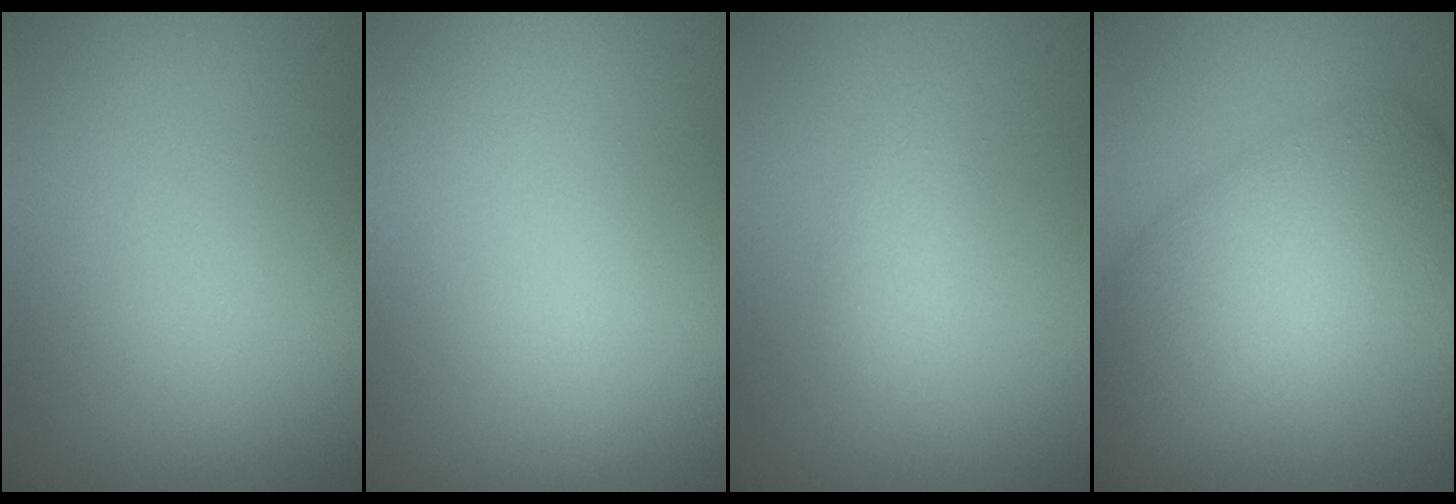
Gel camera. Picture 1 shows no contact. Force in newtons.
{"total": 0.0}
{"total": 1.8, "press": 1.8, "slide": 0.0}
{"total": 7.9, "press": 7.9, "slide": 0.3}